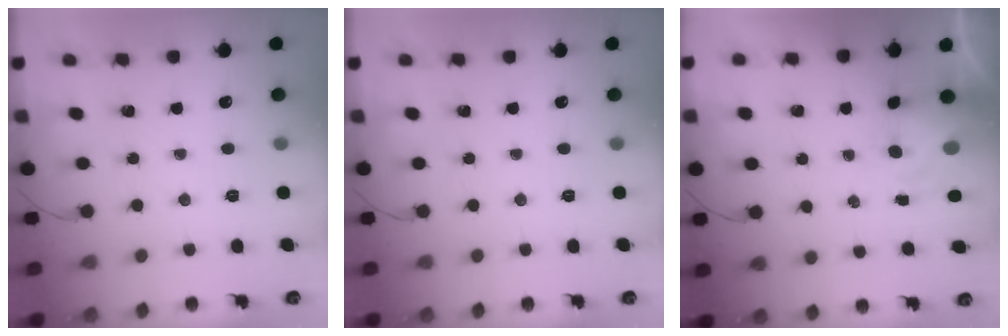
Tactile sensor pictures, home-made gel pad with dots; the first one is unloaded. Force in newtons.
{"total": 0.0}
{"total": 4.4, "press": 4.3, "slide": 1.0}